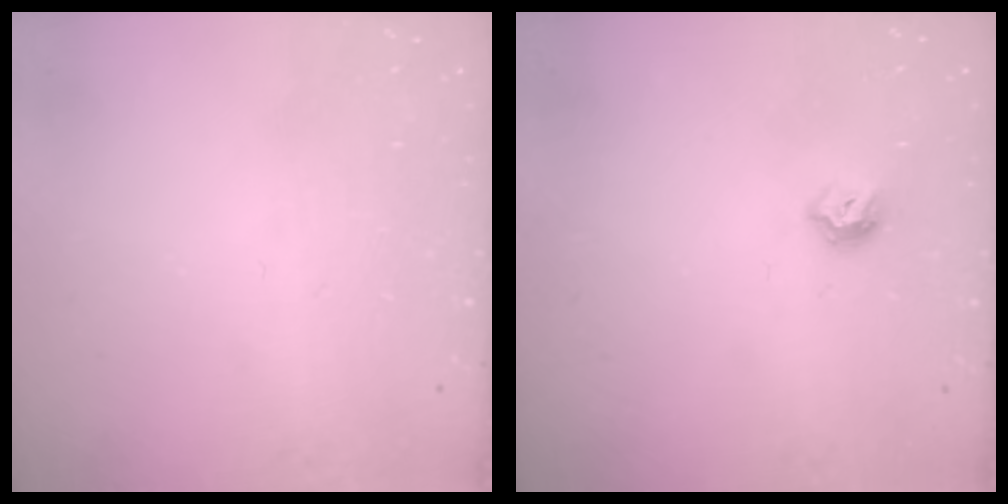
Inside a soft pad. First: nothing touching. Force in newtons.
{"total": 5.6, "press": 5.5, "slide": 0.9}